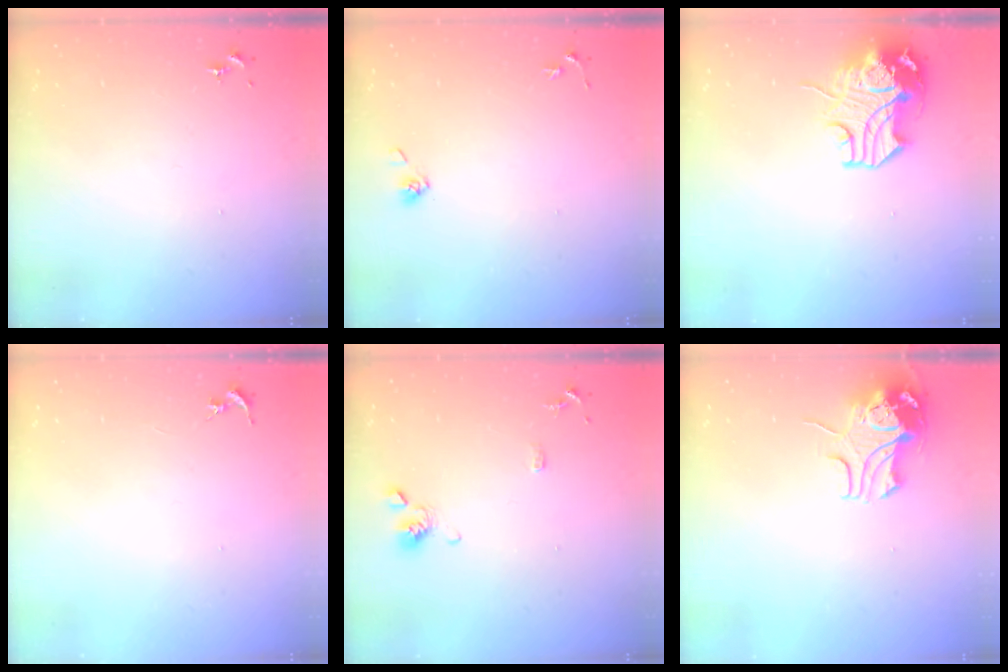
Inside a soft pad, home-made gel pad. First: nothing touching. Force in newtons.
{"total": 3.8, "press": 3.4, "slide": 1.7}
{"total": 12.6, "press": 12.5, "slide": 2.1}
{"total": 0.0}
{"total": 9.1, "press": 8.9, "slide": 1.9}
{"total": 9.8, "press": 9.7, "slide": 1.4}